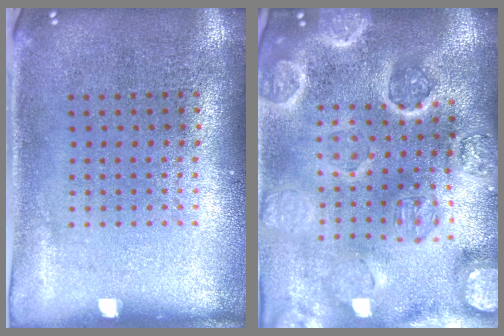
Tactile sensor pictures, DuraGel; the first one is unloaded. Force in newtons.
{"total": 4.8, "press": 4.2, "slide": 2.3}